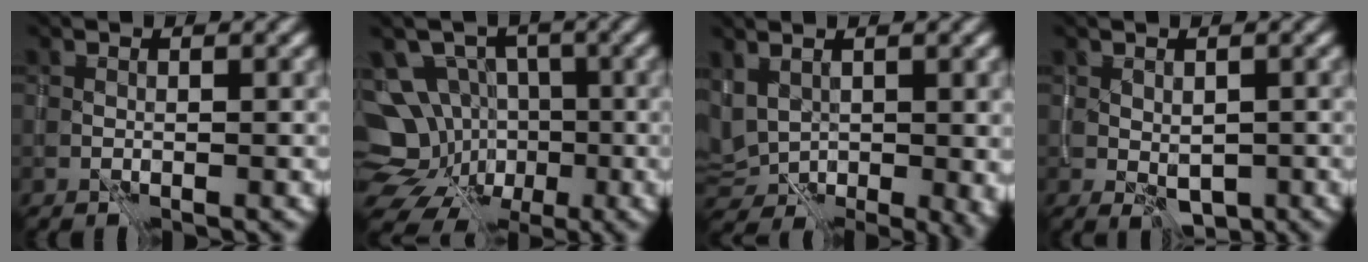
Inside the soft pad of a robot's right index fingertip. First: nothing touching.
{"total": 10.1, "force": [-3.3, 8.8, 3.7], "torque": [-0.057, -0.023, -0.050]}
{"total": 6.7, "force": [1.2, 4.3, 5.0], "torque": [-0.107, -0.015, 0.037]}
{"total": 2.5, "force": [-0.1, 1.5, 1.9], "torque": [-0.029, -0.009, 0.004]}